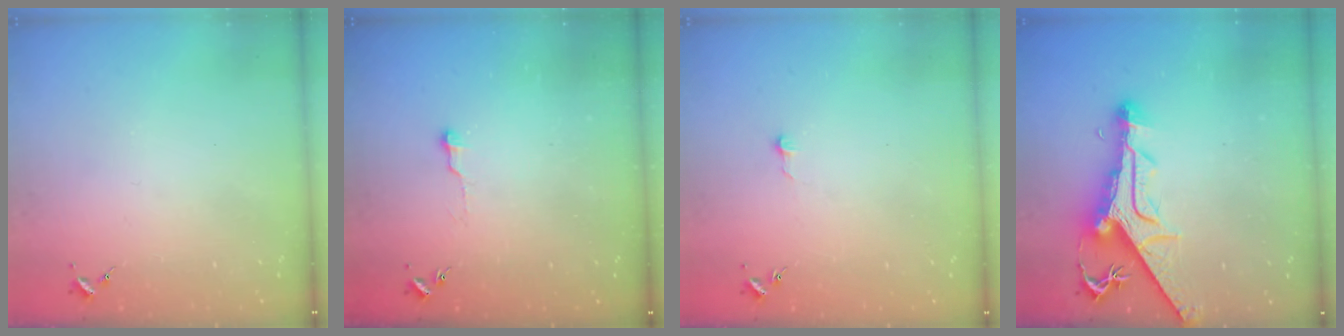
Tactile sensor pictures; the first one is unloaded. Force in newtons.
{"total": 3.8, "press": 3.8, "slide": 0.4}
{"total": 2.6, "press": 2.6, "slide": 0.2}
{"total": 15.7, "press": 15.5, "slide": 2.0}